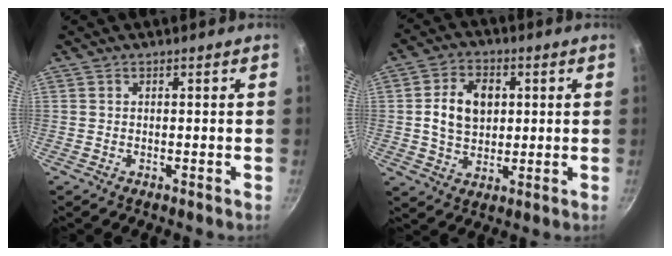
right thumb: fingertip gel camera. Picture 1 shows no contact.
{"total": 9.6, "force": [1.5, 7.0, 6.3], "torque": [-0.088, 0.001, 0.022]}